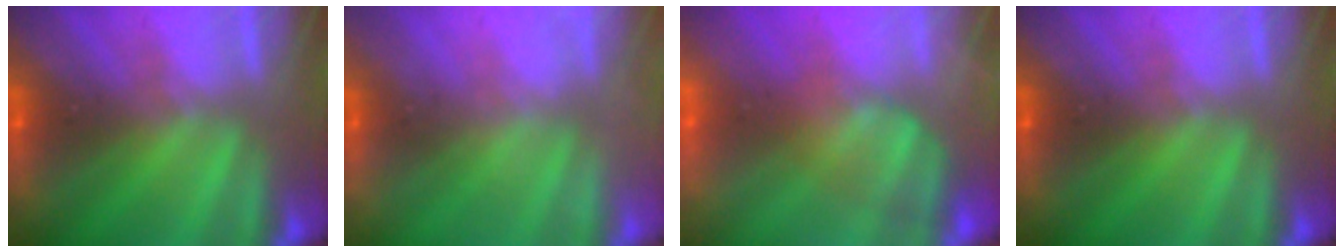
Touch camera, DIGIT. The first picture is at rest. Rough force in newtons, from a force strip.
{"total": 2.3}
{"total": 3.6}
{"total": 0.0}